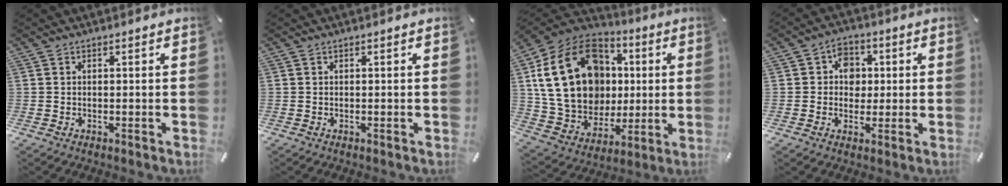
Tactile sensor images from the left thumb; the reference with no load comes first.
{"total": 0.0}
{"total": 25.4, "force": [4.8, 19.7, 15.3], "torque": [-0.305, -0.012, 0.106]}
{"total": 6.8, "force": [0.7, 6.1, 2.9], "torque": [-0.038, 0.007, 0.008]}